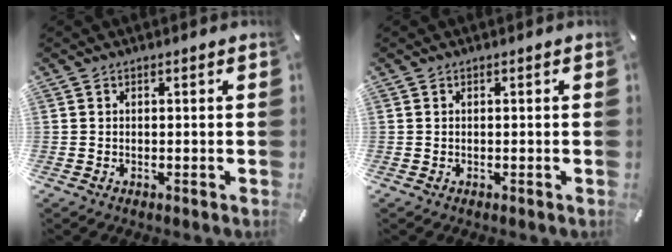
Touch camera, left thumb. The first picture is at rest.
{"total": 0.0}